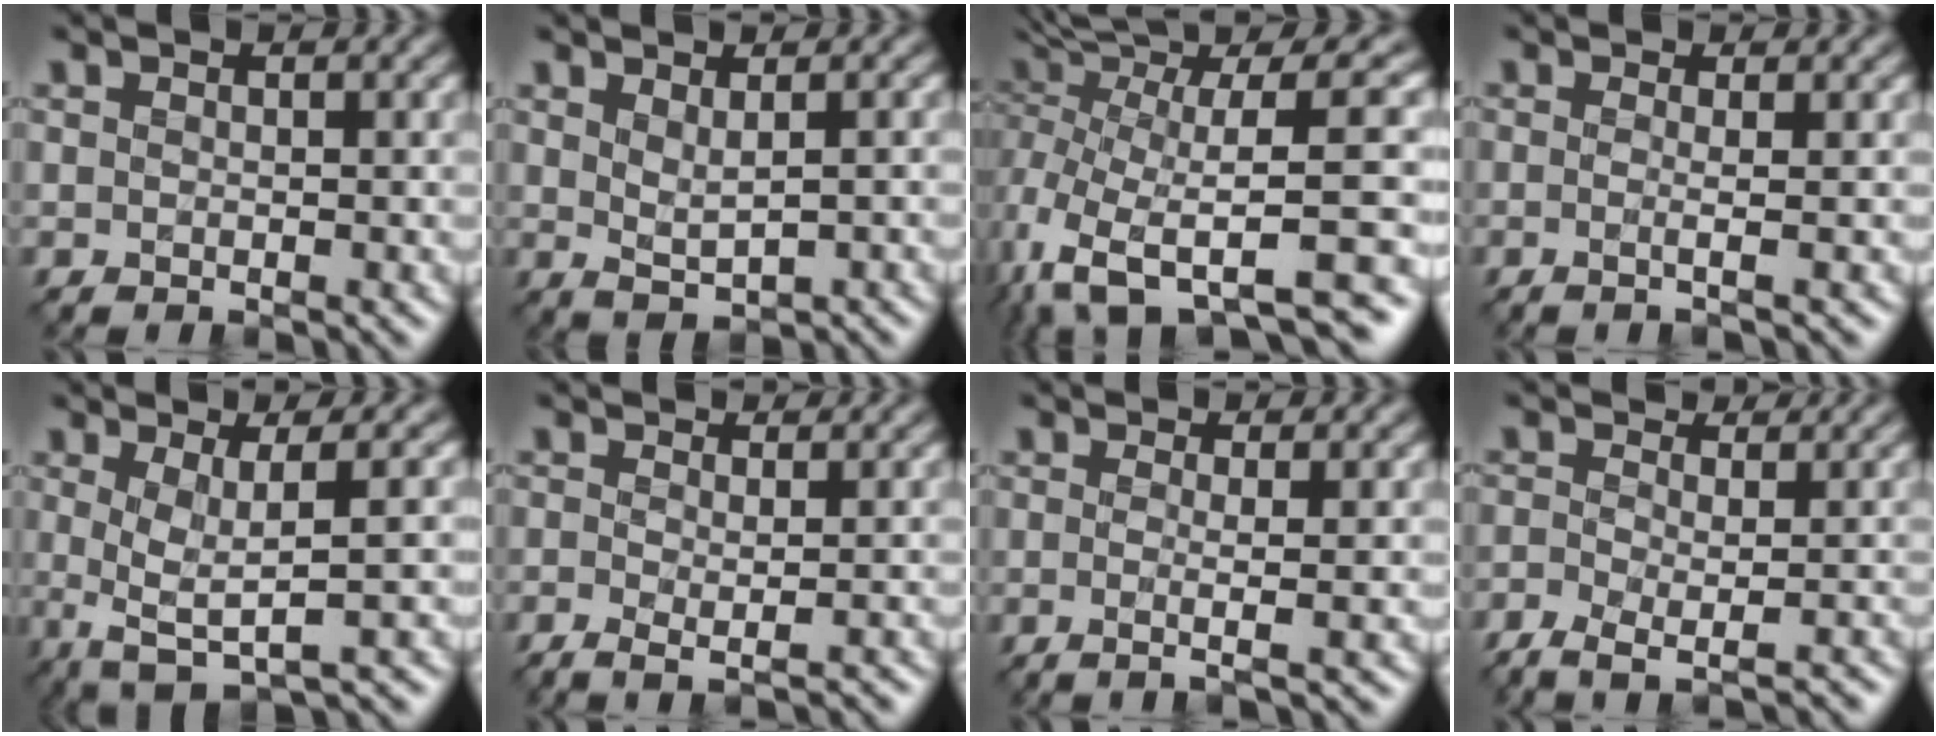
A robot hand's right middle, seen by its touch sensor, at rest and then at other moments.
{"total": 1.7, "force": [0.8, 0.5, 1.4], "torque": [-0.027, -0.004, 0.021]}
{"total": 12.8, "force": [0.0, 4.9, 11.8], "torque": [-0.235, 0.016, 0.027]}
{"total": 2.2, "force": [0.0, 0.9, 2.0], "torque": [-0.024, -0.001, -0.028]}
{"total": 4.3, "force": [-0.1, 1.0, 4.2], "torque": [-0.069, 0.000, -0.002]}
{"total": 2.6, "force": [-0.6, 1.0, 2.3], "torque": [-0.032, -0.007, -0.011]}
{"total": 2.7, "force": [0.0, 0.9, 2.5], "torque": [-0.033, 0.000, -0.025]}
{"total": 4.0, "force": [-2.3, 1.9, 2.7], "torque": [-0.040, -0.001, -0.030]}